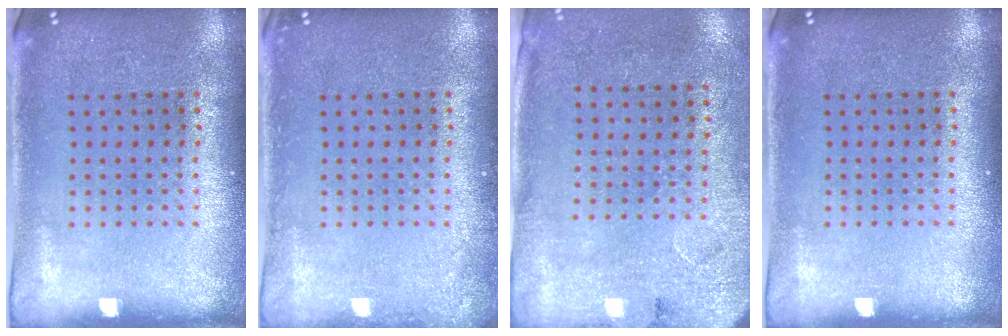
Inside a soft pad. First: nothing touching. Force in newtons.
{"total": 1.1, "press": 1.1, "slide": 0.1}
{"total": 2.6, "press": 2.1, "slide": 1.5}
{"total": 0.0}